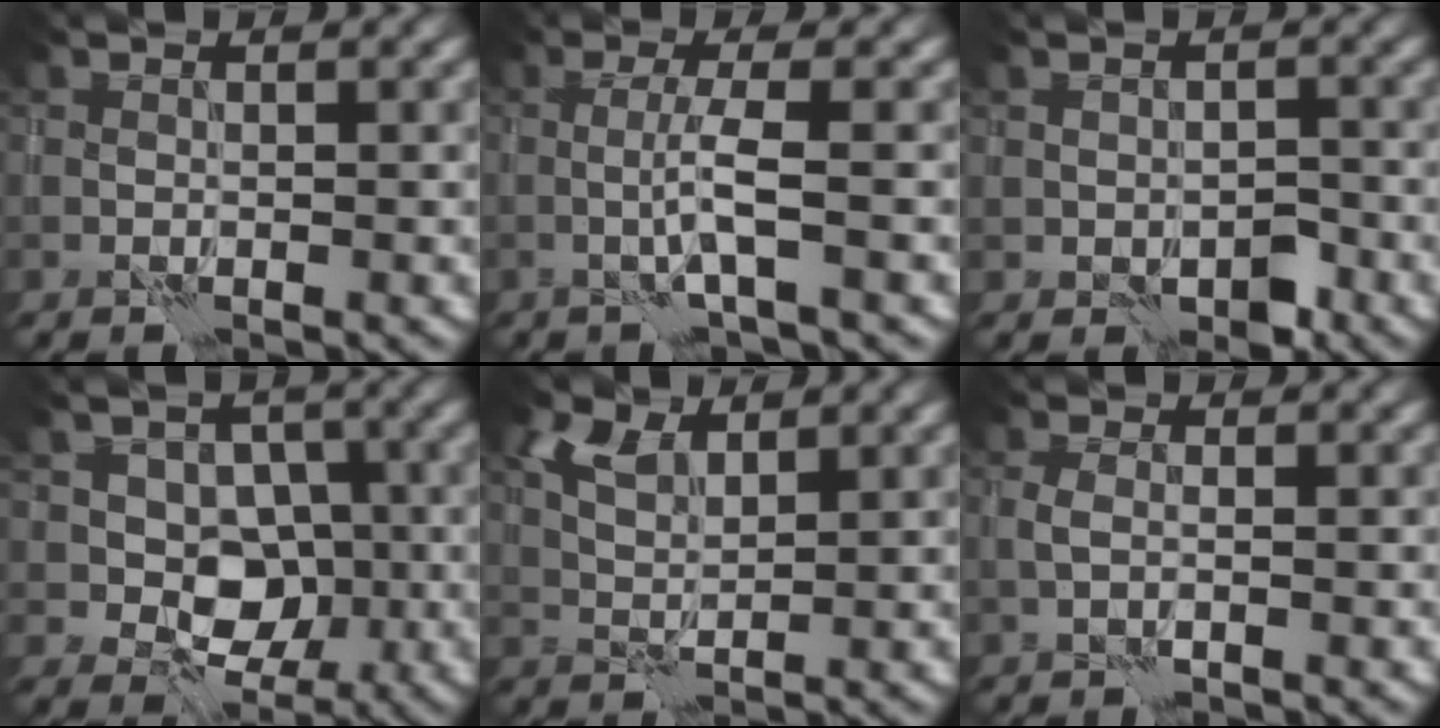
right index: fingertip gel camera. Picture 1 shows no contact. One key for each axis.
{"total": 2.5, "fx": -0.4, "fy": 0.0, "fz": 2.5, "tx": -0.045, "ty": 0.004, "tz": -0.013}
{"total": 2.1, "fx": -1.0, "fy": 1.5, "fz": 1.1, "tx": -0.008, "ty": -0.002, "tz": -0.011}
{"total": 5.0, "fx": -0.4, "fy": 4.2, "fz": 2.7, "tx": -0.010, "ty": 0.001, "tz": -0.014}
{"total": 3.4, "fx": 2.1, "fy": 1.7, "fz": 2.0, "tx": -0.048, "ty": 0.007, "tz": 0.042}
{"total": 1.1, "fx": -0.3, "fy": 0.6, "fz": 0.9, "tx": -0.018, "ty": 0.001, "tz": -0.010}